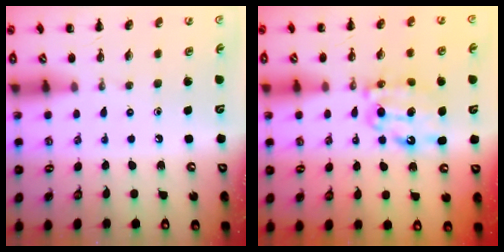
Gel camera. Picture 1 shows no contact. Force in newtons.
{"total": 10.0, "press": 10.0, "slide": 0.8}